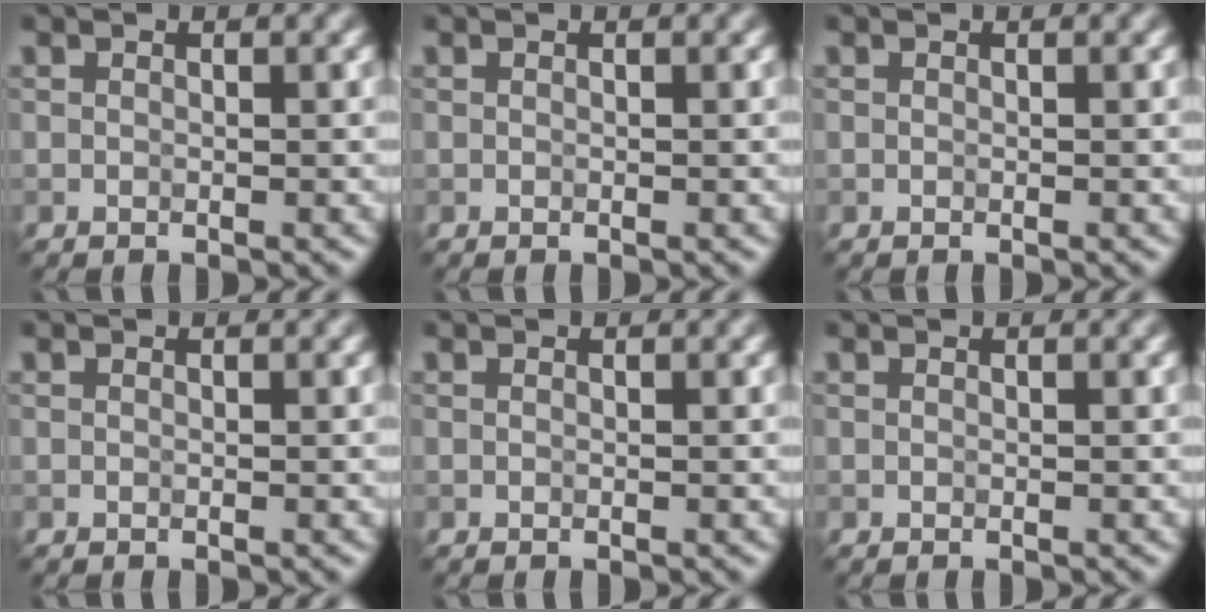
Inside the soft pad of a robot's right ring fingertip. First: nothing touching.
{"total": 0.0}
{"total": 0.0}
{"total": 0.0}
{"total": 0.0}
{"total": 0.0}